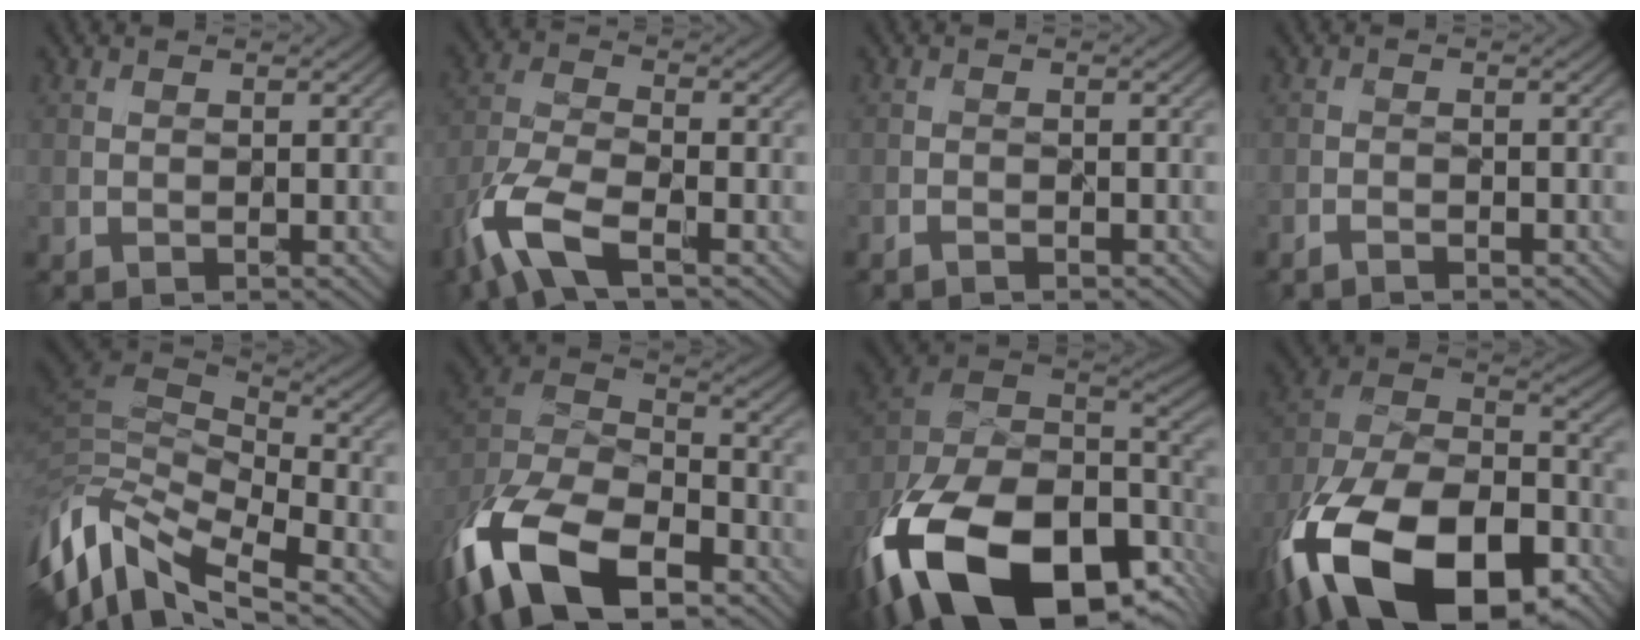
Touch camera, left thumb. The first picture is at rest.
{"total": 9.3, "force": [-5.6, 3.3, 6.7], "torque": [-0.160, -0.011, -0.129]}
{"total": 1.3, "force": [-1.1, 0.3, 0.5], "torque": [-0.013, -0.001, -0.022]}
{"total": 1.6, "force": [-1.5, 0.3, 0.6], "torque": [-0.016, -0.002, -0.029]}
{"total": 14.4, "force": [-7.8, 6.2, 10.3], "torque": [-0.262, -0.031, -0.124]}
{"total": 19.3, "force": [-11.3, 10.3, 11.9], "torque": [-0.298, -0.037, -0.188]}
{"total": 21.3, "force": [-11.4, 10.2, 14.8], "torque": [-0.342, -0.048, -0.159]}
{"total": 22.9, "force": [-13.0, 11.9, 14.6], "torque": [-0.324, -0.085, -0.186]}